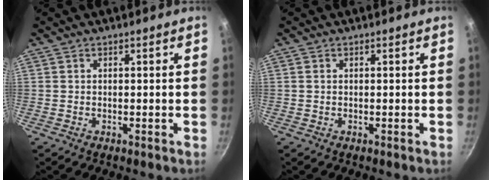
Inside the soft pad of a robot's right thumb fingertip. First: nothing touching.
{"total": 0.5, "force": [0.1, 0.4, 0.3], "torque": [-0.006, 0.001, 0.002]}